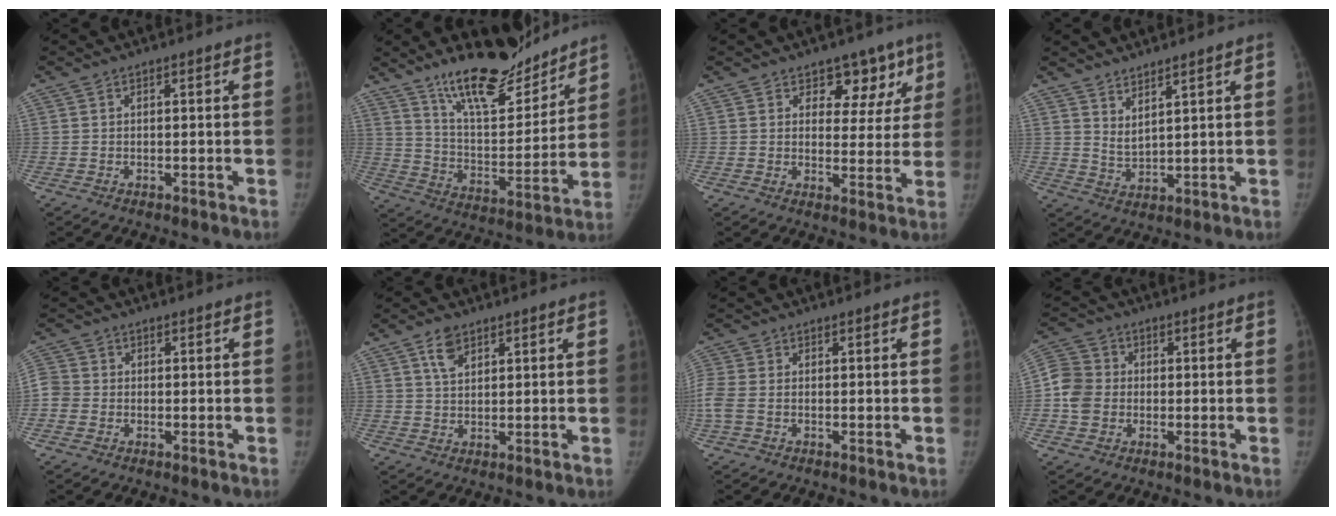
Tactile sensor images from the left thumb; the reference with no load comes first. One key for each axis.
{"total": 18.6, "fx": 14.8, "fy": 6.1, "fz": 9.5, "tx": -0.108, "ty": -0.102, "tz": 0.250}
{"total": 7.7, "fx": 4.8, "fy": 5.1, "fz": 3.1, "tx": 0.011, "ty": -0.021, "tz": 0.064}
{"total": 4.1, "fx": 3.1, "fy": 0.8, "fz": 2.5, "tx": -0.046, "ty": -0.035, "tz": 0.064}
{"total": 4.1, "fx": -0.8, "fy": 3.7, "fz": 1.5, "tx": -0.025, "ty": 0.009, "tz": -0.023}
{"total": 4.2, "fx": 2.4, "fy": 2.5, "fz": 2.4, "tx": -0.030, "ty": -0.009, "tz": 0.046}
{"total": 4.9, "fx": -0.6, "fy": 3.1, "fz": 3.7, "tx": -0.113, "ty": 0.003, "tz": -0.016}
{"total": 7.4, "fx": -0.8, "fy": 6.6, "fz": 3.3, "tx": -0.055, "ty": 0.019, "tz": -0.025}